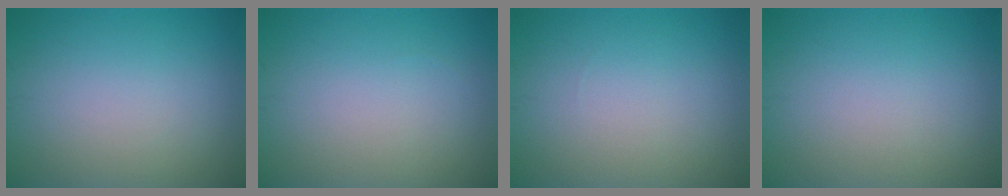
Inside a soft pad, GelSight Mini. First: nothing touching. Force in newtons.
{"total": 0.0}
{"total": 0.0}
{"total": 0.0}